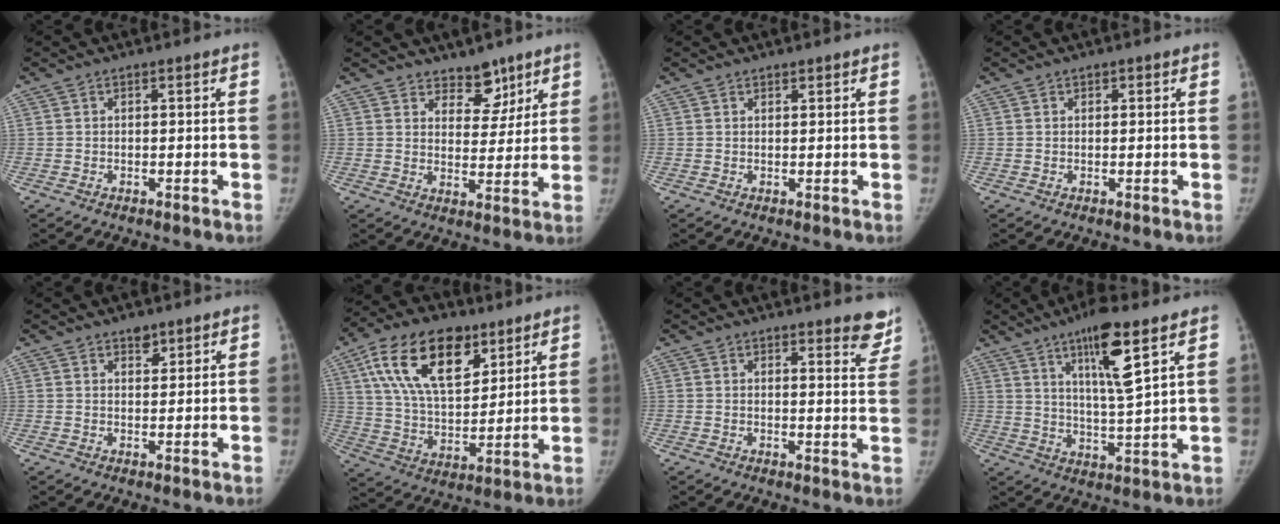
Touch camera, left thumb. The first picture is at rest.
{"total": 6.7, "force": [5.0, 3.8, 2.2], "torque": [0.007, -0.035, 0.080]}
{"total": 1.0, "force": [0.8, 0.4, 0.3], "torque": [0.002, -0.005, 0.012]}
{"total": 0.7, "force": [0.4, 0.5, 0.3], "torque": [0.003, -0.001, 0.004]}
{"total": 2.6, "force": [1.9, 1.4, 1.1], "torque": [-0.001, -0.012, 0.029]}
{"total": 20.2, "force": [10.1, 10.8, 13.6], "torque": [-0.215, -0.029, 0.184]}
{"total": 7.0, "force": [6.0, 2.2, 3.0], "torque": [0.005, -0.037, 0.055]}
{"total": 11.9, "force": [6.5, 1.7, 9.8], "torque": [-0.164, -0.040, 0.112]}